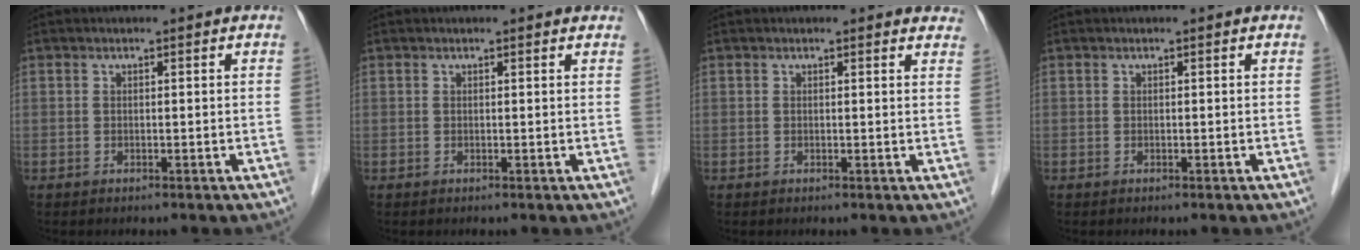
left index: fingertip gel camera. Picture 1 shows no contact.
{"total": 1.8, "force": [1.7, 0.3, 0.4], "torque": [-0.012, 0.002, 0.010]}
{"total": 3.8, "force": [3.6, 1.0, 0.7], "torque": [0.004, -0.004, 0.018]}
{"total": 0.0}